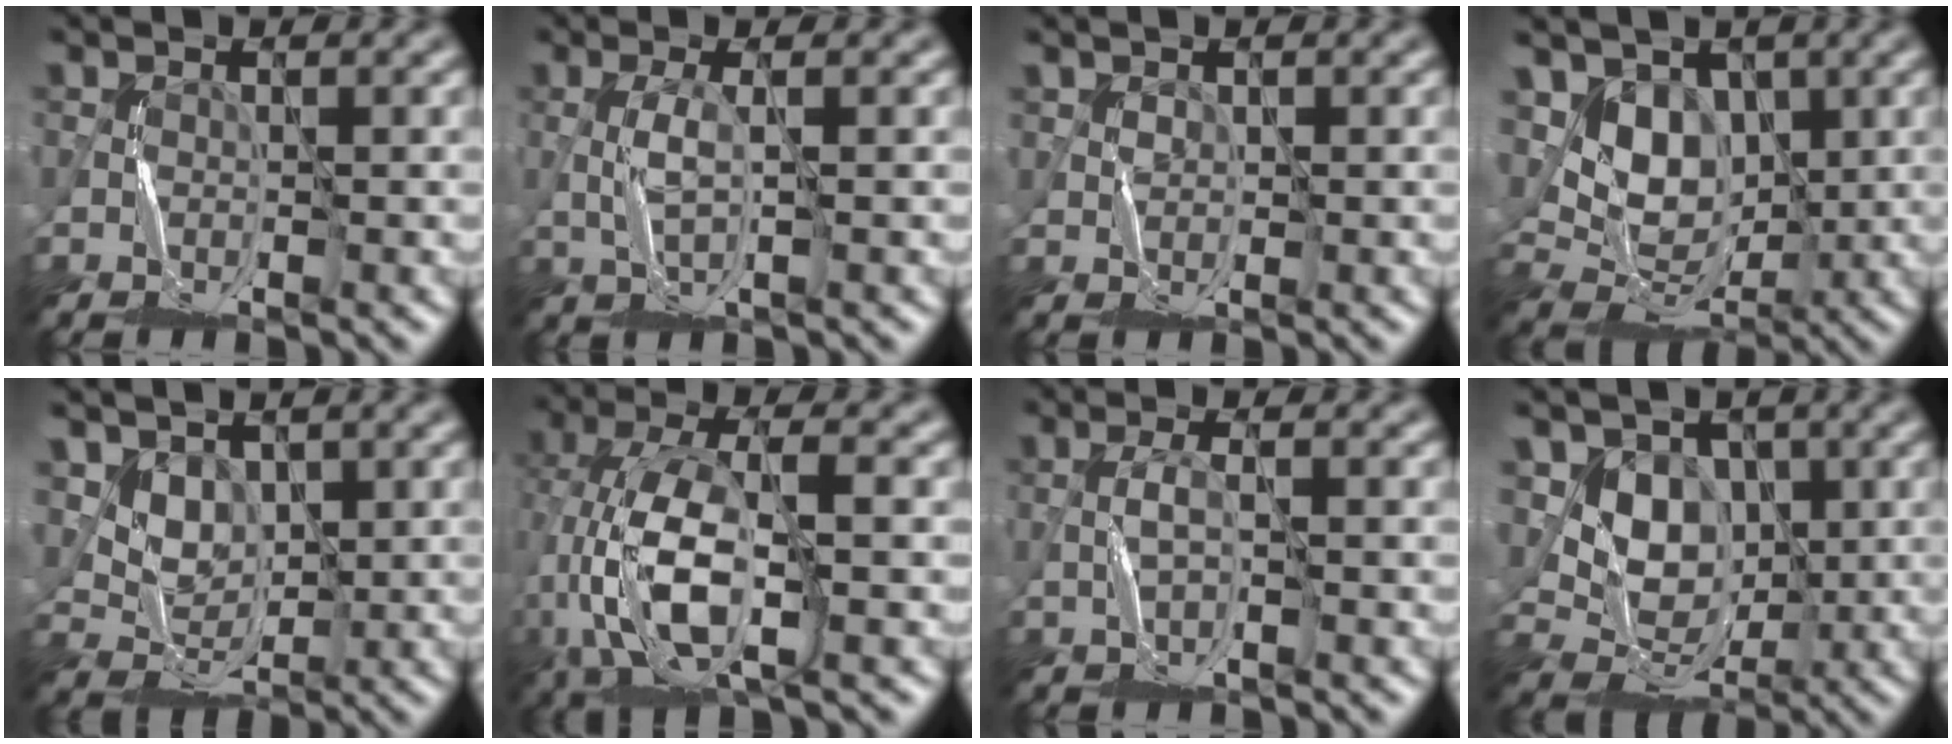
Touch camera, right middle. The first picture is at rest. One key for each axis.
{"total": 1.7, "fx": 0.3, "fy": 0.1, "fz": 1.6, "tx": -0.039, "ty": 0.003, "tz": 0.005}
{"total": 0.9, "fx": 0.8, "fy": 0.4, "fz": 0.0, "tx": -0.001, "ty": -0.002, "tz": 0.015}
{"total": 5.7, "fx": 2.2, "fy": 4.3, "fz": 3.0, "tx": -0.054, "ty": -0.011, "tz": 0.038}
{"total": 3.5, "fx": 2.2, "fy": 2.4, "fz": 1.3, "tx": -0.038, "ty": -0.017, "tz": 0.051}
{"total": 10.0, "fx": -2.2, "fy": 4.4, "fz": 8.7, "tx": -0.191, "ty": 0.005, "tz": -0.048}
{"total": 1.0, "fx": 0.0, "fy": 0.0, "fz": 1.0, "tx": -0.025, "ty": 0.006, "tz": -0.002}
{"total": 5.5, "fx": 1.8, "fy": 4.5, "fz": 2.7, "tx": -0.054, "ty": -0.007, "tz": 0.029}